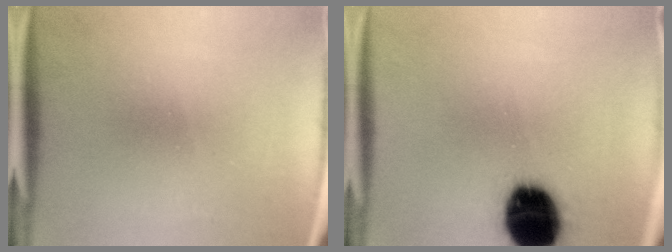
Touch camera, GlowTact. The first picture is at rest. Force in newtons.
{"total": 19.5}